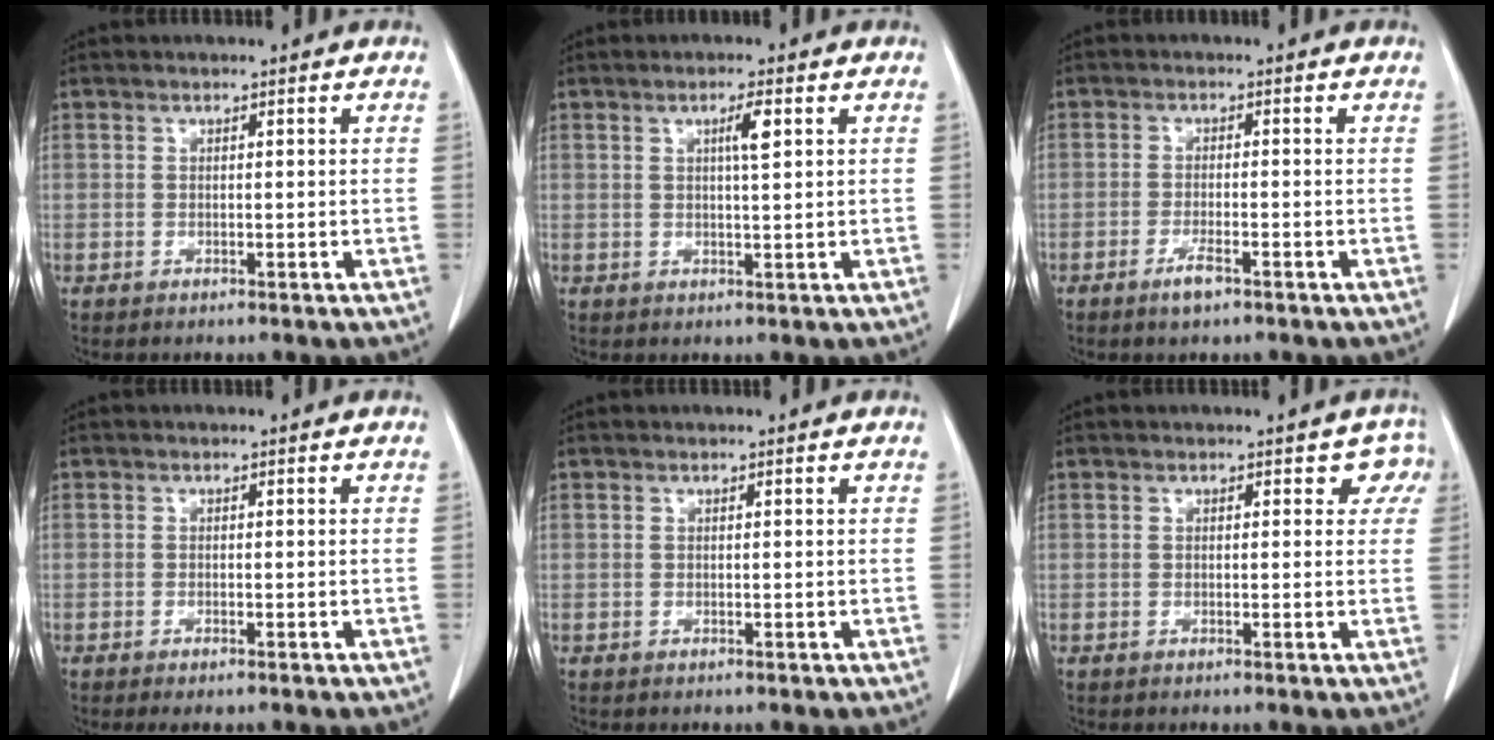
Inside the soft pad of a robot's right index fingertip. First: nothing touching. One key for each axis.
{"total": 2.9, "fx": 1.0, "fy": 0.1, "fz": 2.7, "tx": -0.045, "ty": 0.000, "tz": 0.016}
{"total": 2.9, "fx": -1.9, "fy": 0.5, "fz": 2.2, "tx": -0.043, "ty": -0.002, "tz": -0.034}
{"total": 1.3, "fx": -0.9, "fy": 0.1, "fz": 0.9, "tx": -0.016, "ty": -0.004, "tz": -0.013}
{"total": 0.0}
{"total": 2.5, "fx": 1.4, "fy": 1.7, "fz": 1.1, "tx": 0.013, "ty": 0.001, "tz": -0.001}